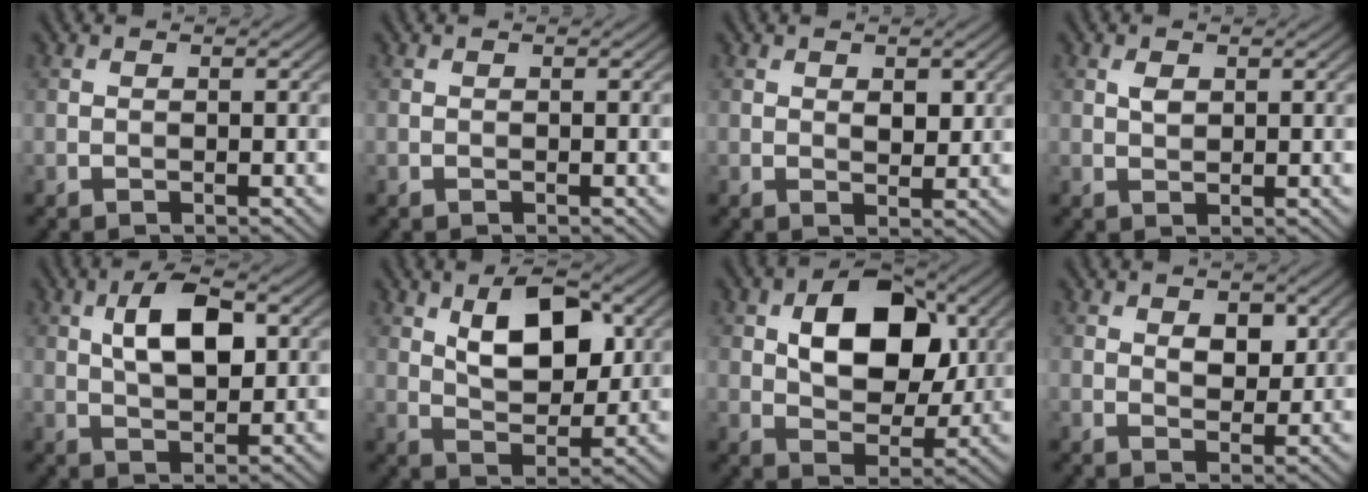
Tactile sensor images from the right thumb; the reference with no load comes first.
{"total": 0.0}
{"total": 2.4, "force": [0.9, 1.4, 1.8], "torque": [-0.025, -0.004, 0.016]}
{"total": 1.5, "force": [0.6, 0.9, 1.0], "torque": [-0.022, -0.001, 0.014]}
{"total": 7.1, "force": [1.9, 3.3, 6.0], "torque": [-0.113, 0.007, 0.033]}
{"total": 8.8, "force": [3.1, 4.7, 6.8], "torque": [-0.115, 0.003, 0.052]}
{"total": 11.1, "force": [2.7, 7.1, 8.1], "torque": [-0.133, 0.005, 0.041]}
{"total": 3.7, "force": [1.3, 2.3, 2.6], "torque": [-0.046, -0.004, 0.020]}